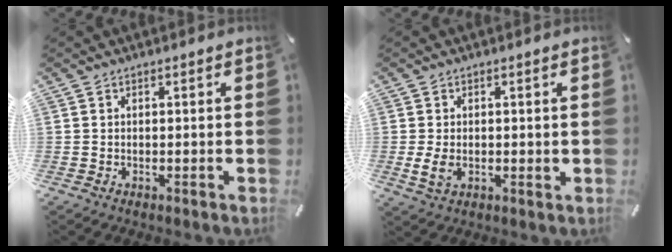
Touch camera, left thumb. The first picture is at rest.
{"total": 3.7, "force": [-0.2, 2.4, 2.8], "torque": [-0.064, -0.008, -0.008]}